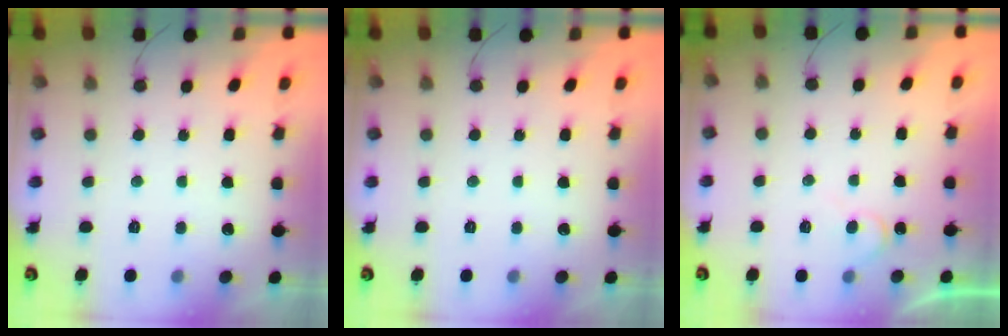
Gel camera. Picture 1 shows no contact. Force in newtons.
{"total": 0.0}
{"total": 4.6, "press": 4.5, "slide": 0.5}